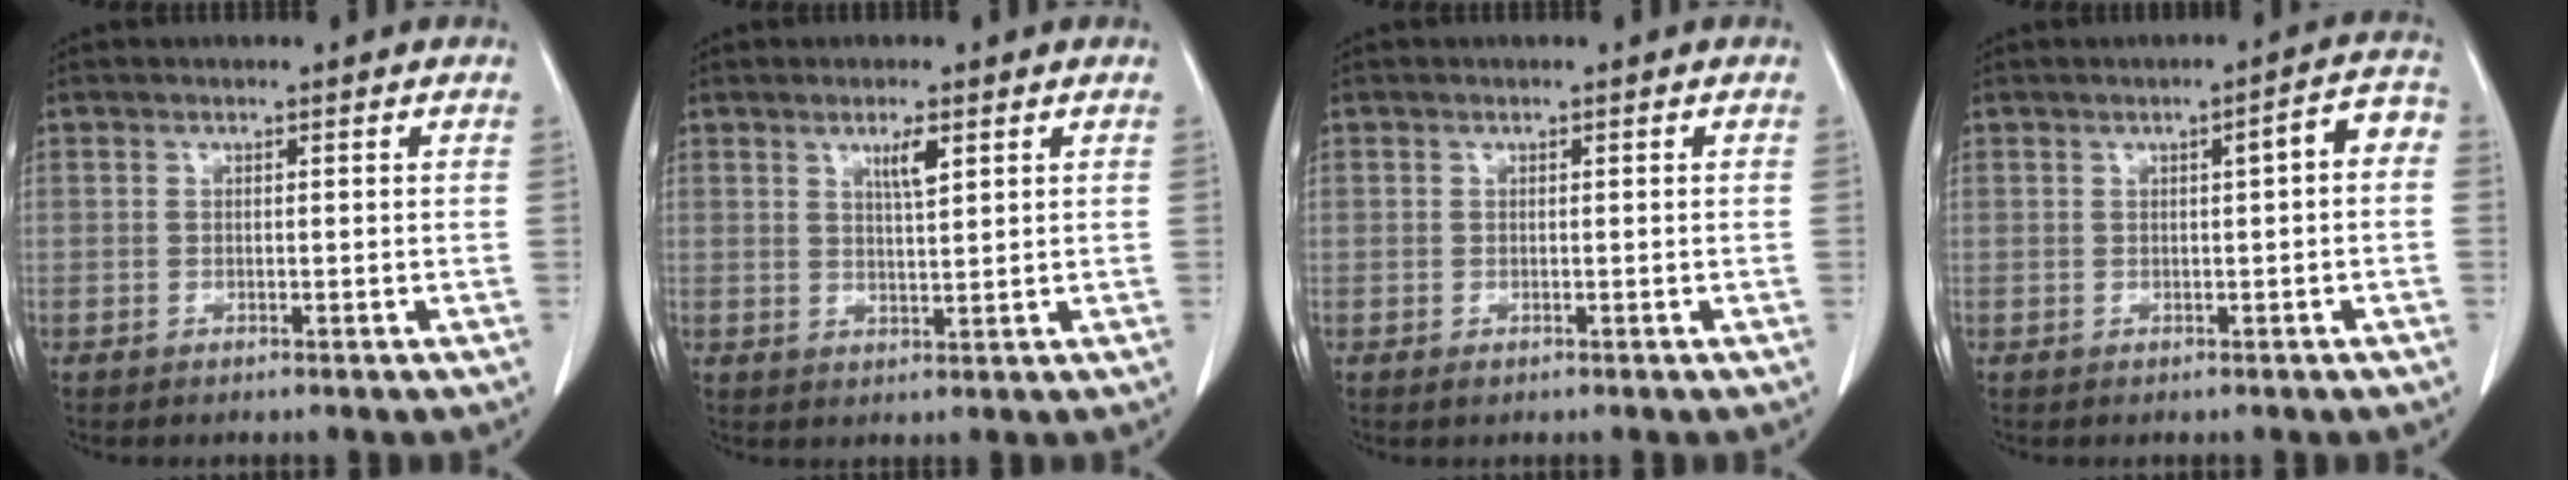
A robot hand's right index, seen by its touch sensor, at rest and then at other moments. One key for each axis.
{"total": 3.1, "fx": 1.7, "fy": 0.3, "fz": 2.6, "tx": -0.046, "ty": -0.003, "tz": 0.030}
{"total": 0.5, "fx": -0.1, "fy": 0.5, "fz": 0.2, "tx": 0.000, "ty": 0.002, "tz": -0.002}
{"total": 4.1, "fx": 0.2, "fy": 0.8, "fz": 4.0, "tx": -0.045, "ty": 0.018, "tz": -0.002}